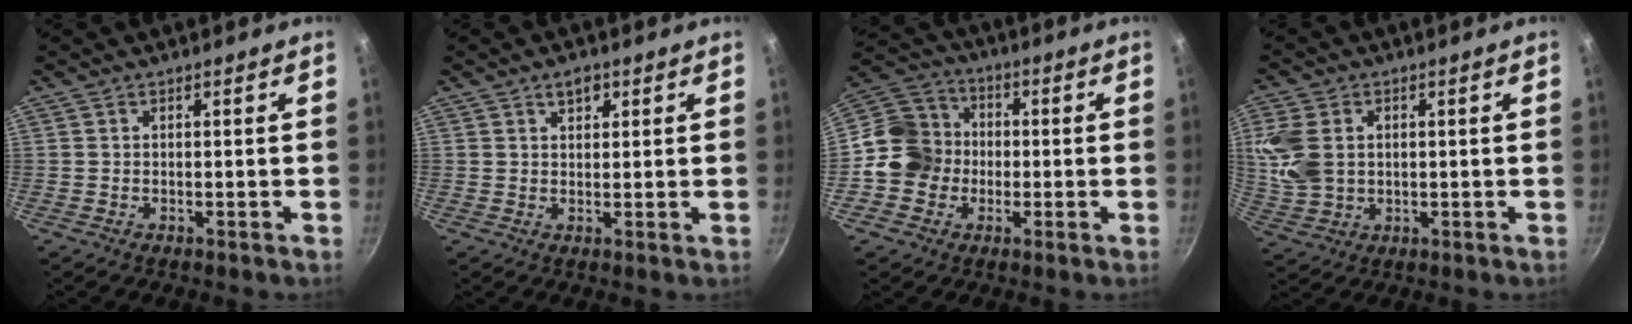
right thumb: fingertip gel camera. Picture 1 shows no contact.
{"total": 3.1, "force": [1.6, 1.9, 1.8], "torque": [-0.013, -0.005, 0.022]}
{"total": 11.9, "force": [-1.8, 10.8, 4.7], "torque": [-0.054, 0.034, -0.053]}
{"total": 9.4, "force": [1.7, 7.0, 6.1], "torque": [-0.122, -0.005, 0.038]}